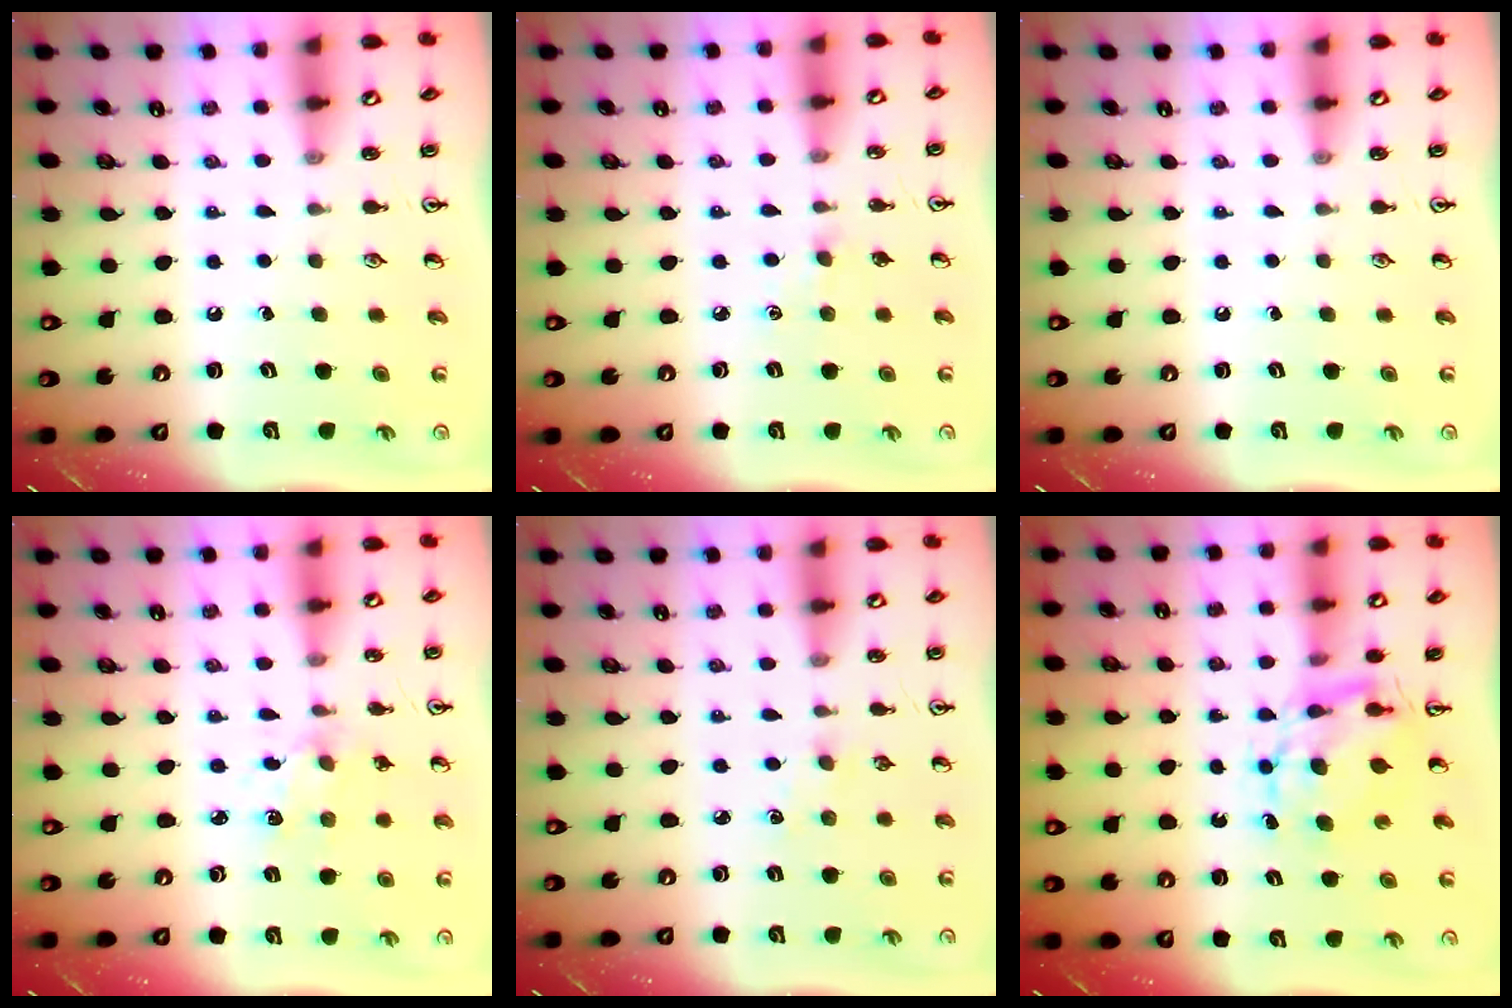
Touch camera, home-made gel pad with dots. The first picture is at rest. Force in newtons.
{"total": 2.8, "press": 2.7, "slide": 0.5}
{"total": 0.0}
{"total": 2.4, "press": 2.3, "slide": 0.4}
{"total": 1.9, "press": 1.8, "slide": 0.3}
{"total": 6.8, "press": 6.8, "slide": 0.6}